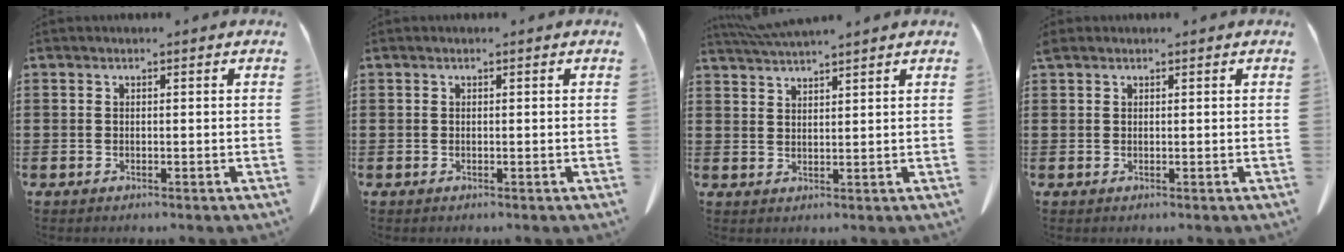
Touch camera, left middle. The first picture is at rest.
{"total": 0.0}
{"total": 3.6, "force": [3.5, -0.1, 1.0], "torque": [-0.030, -0.007, 0.065]}
{"total": 0.8, "force": [0.7, 0.3, 0.2], "torque": [-0.007, 0.000, 0.015]}